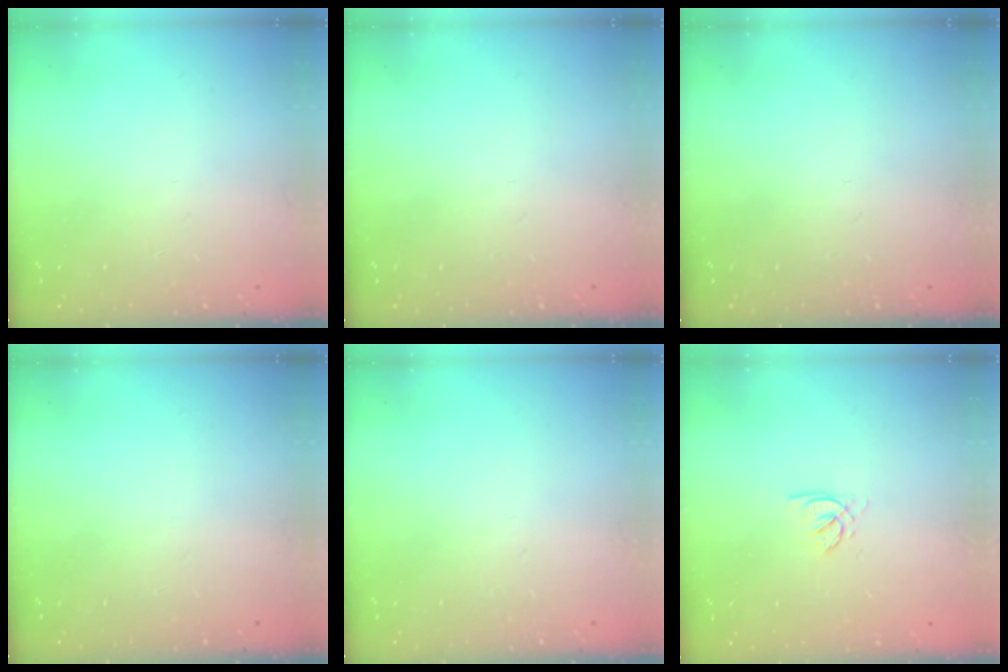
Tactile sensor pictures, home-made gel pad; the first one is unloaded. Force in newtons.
{"total": 0.0}
{"total": 0.0}
{"total": 0.0}
{"total": 0.0}
{"total": 1.9, "press": 1.8, "slide": 0.4}